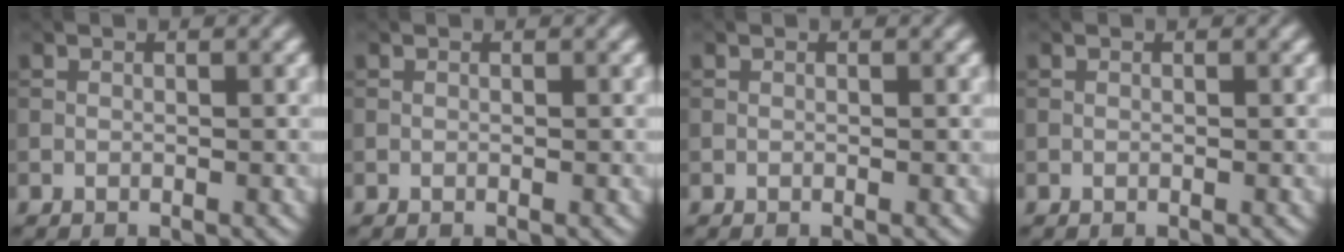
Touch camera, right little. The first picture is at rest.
{"total": 0.0}
{"total": 0.0}
{"total": 0.0}